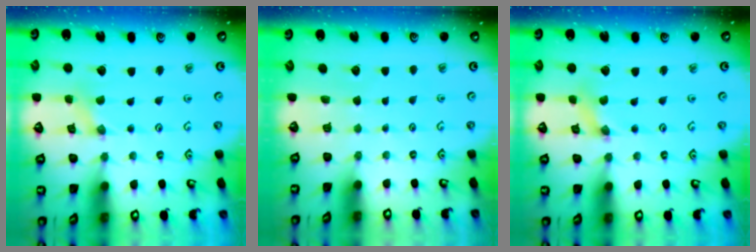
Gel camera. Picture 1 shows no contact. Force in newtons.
{"total": 0.0}
{"total": 1.4, "press": 1.4, "slide": 0.0}